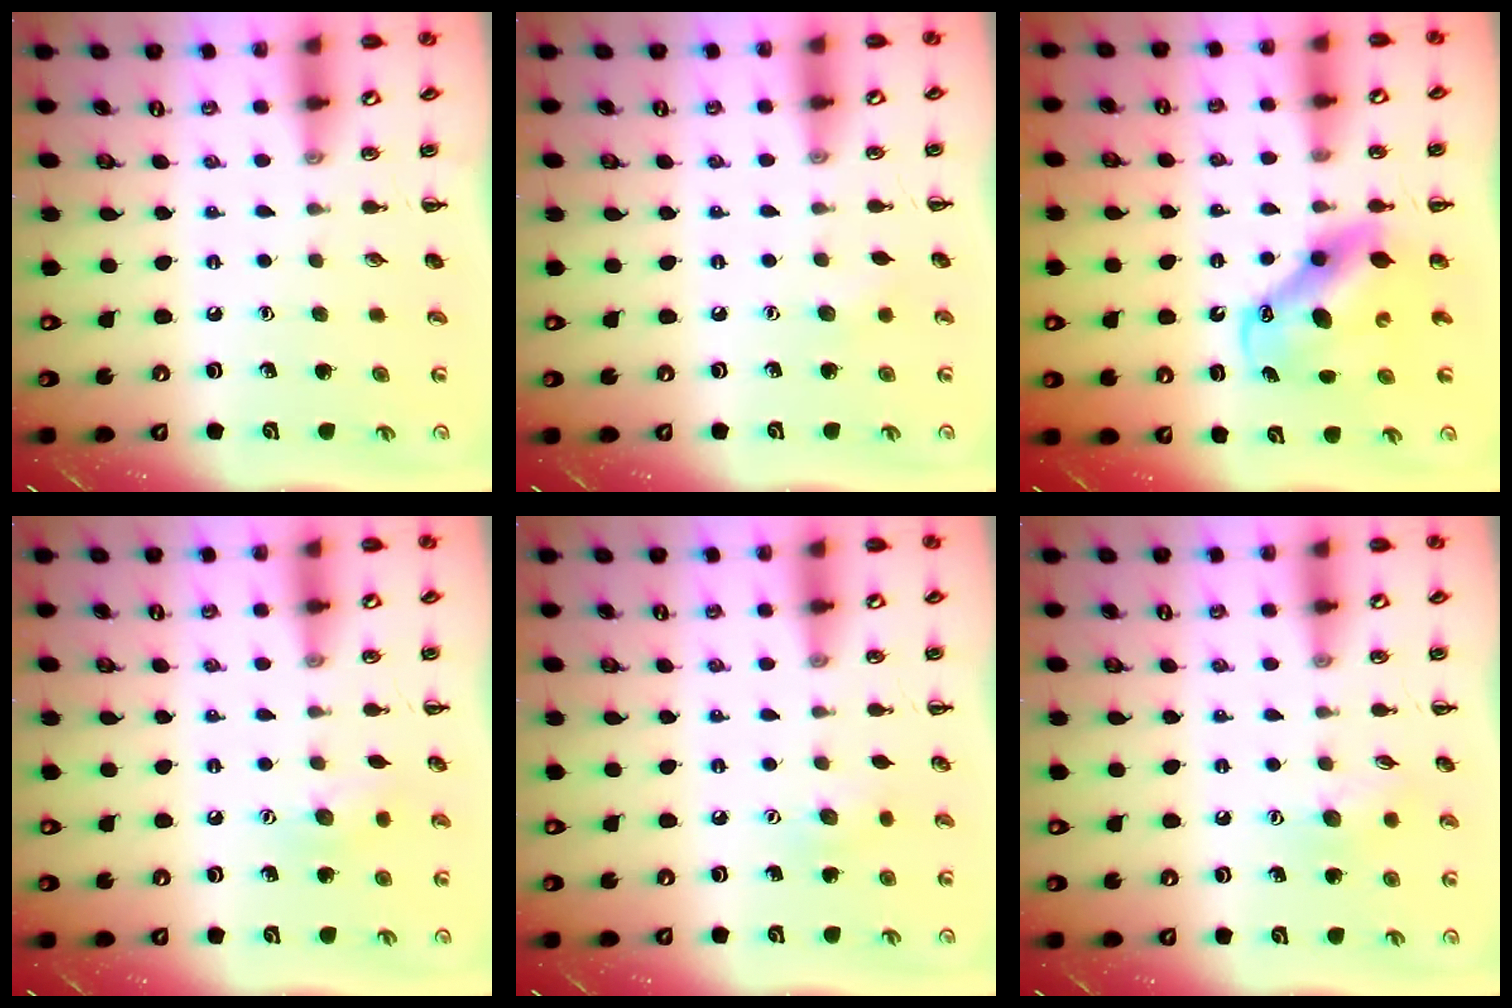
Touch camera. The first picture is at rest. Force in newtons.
{"total": 5.0, "press": 4.9, "slide": 1.0}
{"total": 8.4, "press": 8.2, "slide": 2.1}
{"total": 7.9, "press": 7.8, "slide": 1.4}
{"total": 5.3, "press": 5.1, "slide": 1.2}
{"total": 6.8, "press": 6.7, "slide": 1.1}